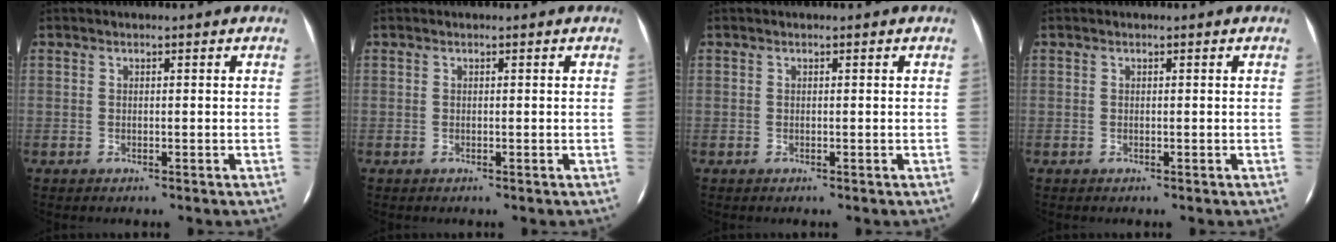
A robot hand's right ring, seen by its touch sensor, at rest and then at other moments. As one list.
[{"total": 0.0}, {"total": 0.0}, {"total": 0.0}]